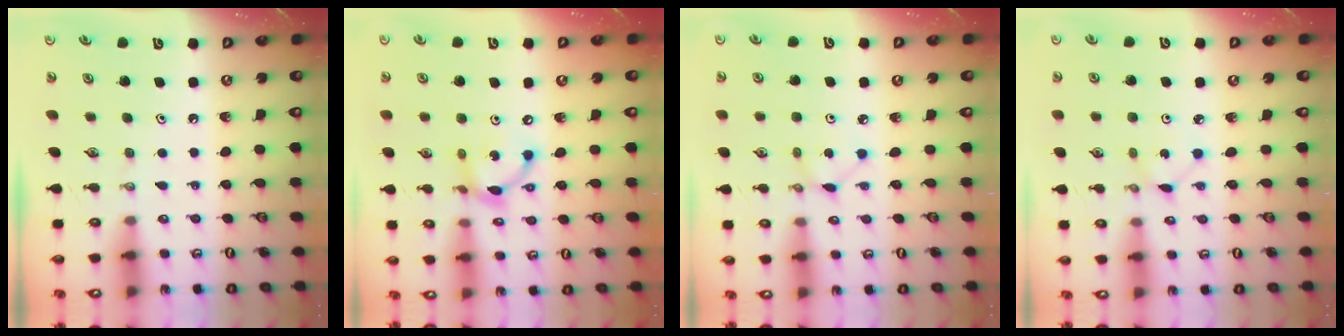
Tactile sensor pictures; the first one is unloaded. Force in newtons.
{"total": 9.7, "press": 9.7, "slide": 0.4}
{"total": 1.9, "press": 1.9, "slide": 0.2}
{"total": 1.0, "press": 1.0, "slide": 0.1}